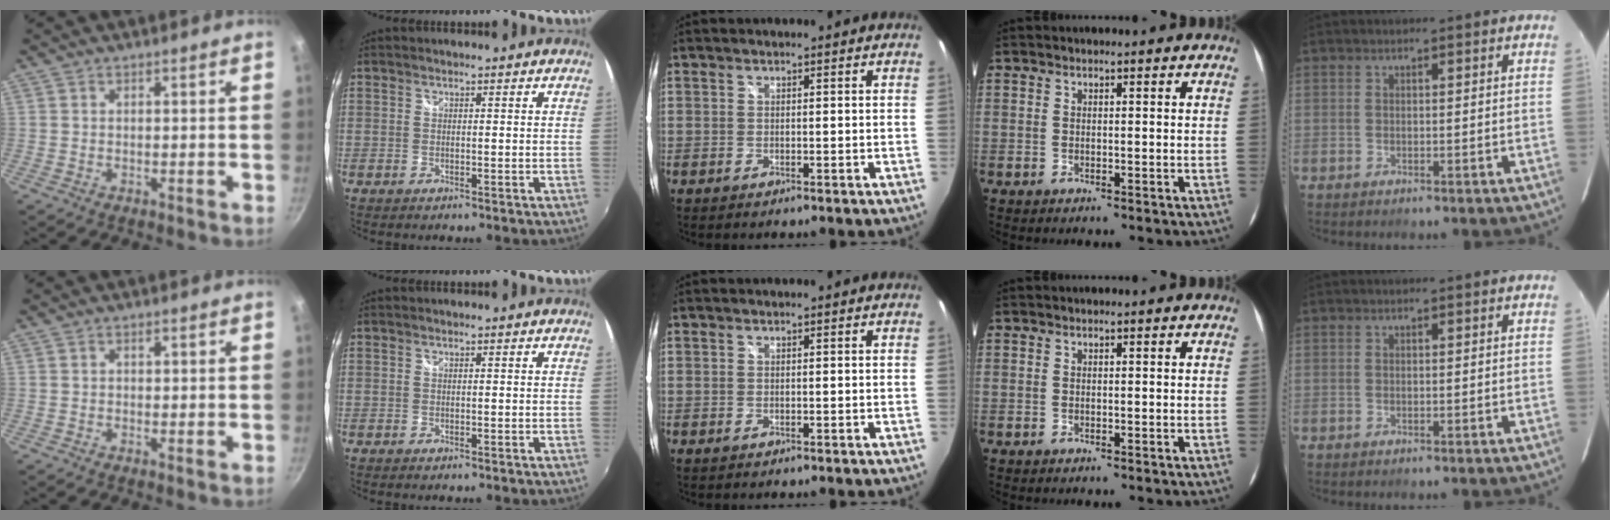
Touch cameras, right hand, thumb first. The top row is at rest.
{"thumb": {"total": 0.9, "force": [0.0, 0.7, 0.5], "torque": [-0.005, 0.003, -0.001]}}